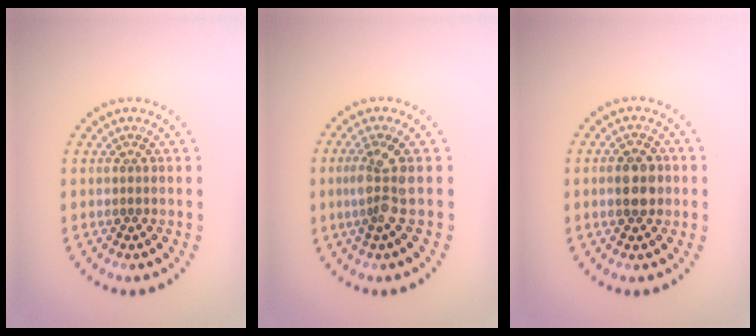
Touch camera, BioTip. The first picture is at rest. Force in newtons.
{"total": 2.8, "press": 2.2, "slide": 1.7}
{"total": 3.2, "press": 3.2, "slide": 0.2}